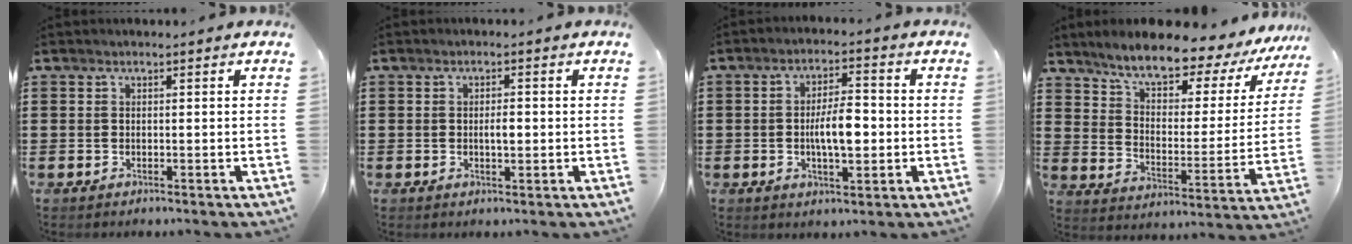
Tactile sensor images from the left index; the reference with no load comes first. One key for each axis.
{"total": 3.1, "fx": -0.1, "fy": 1.1, "fz": 2.9, "tx": -0.046, "ty": -0.001, "tz": -0.004}
{"total": 6.6, "fx": -0.8, "fy": 2.6, "fz": 6.0, "tx": -0.098, "ty": 0.000, "tz": -0.021}
{"total": 8.4, "fx": 7.1, "fy": 1.8, "fz": 4.0, "tx": -0.094, "ty": -0.050, "tz": 0.115}